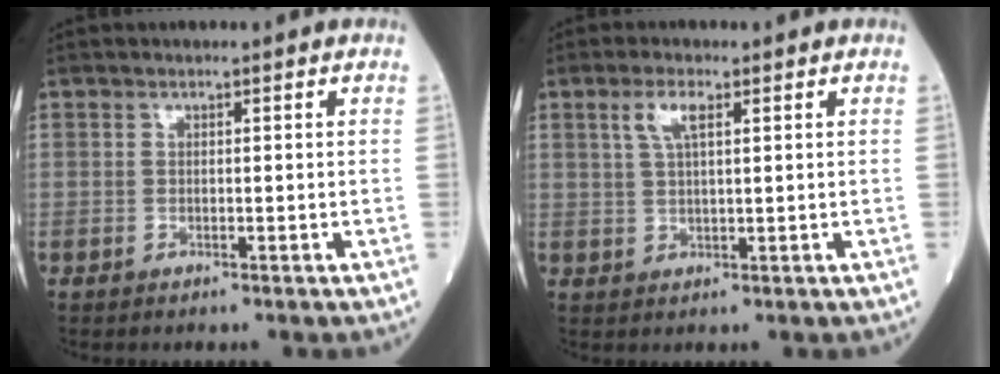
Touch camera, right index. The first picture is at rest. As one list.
[{"total": 3.7, "force": [1.7, 0.9, 3.2], "torque": [-0.069, 0.008, 0.035]}]